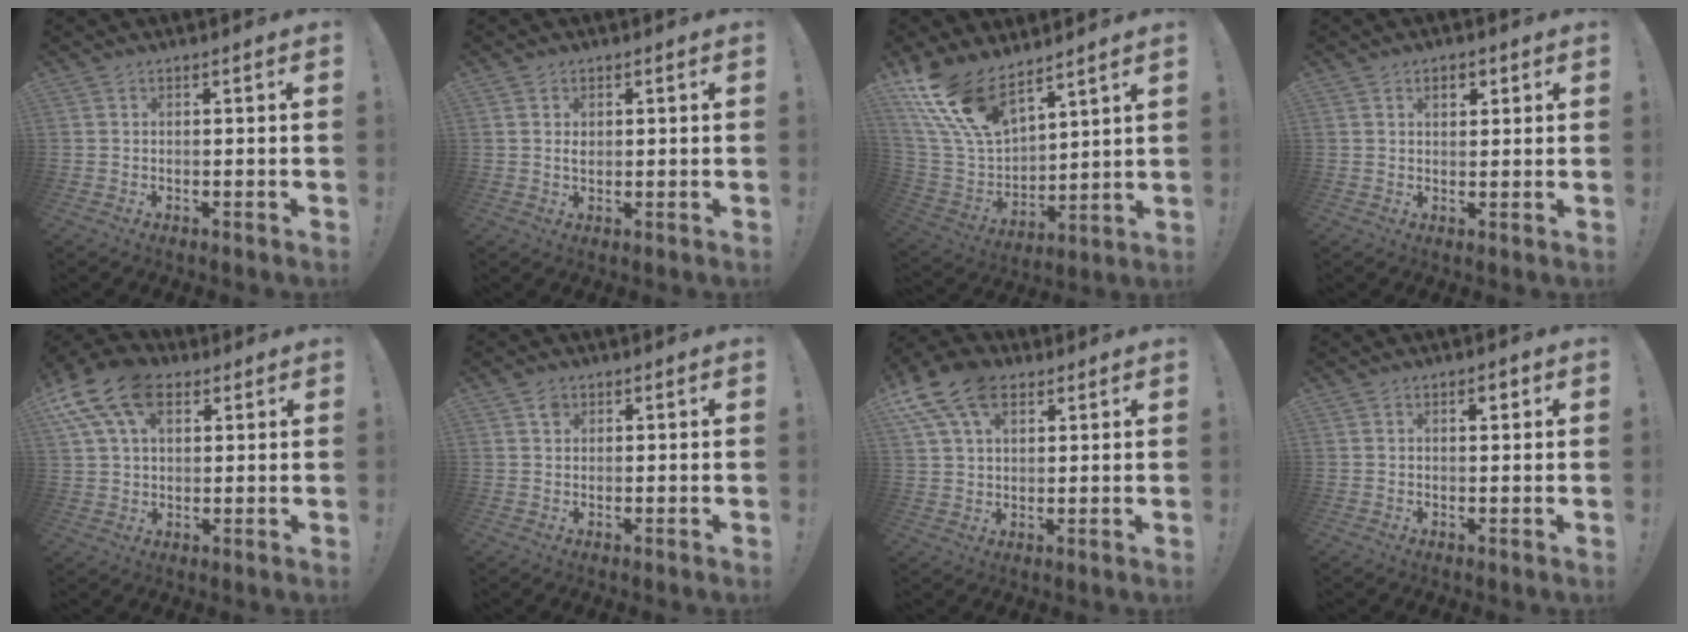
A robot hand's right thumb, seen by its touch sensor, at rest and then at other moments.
{"total": 1.5, "force": [0.7, 1.2, 0.5], "torque": [0.002, -0.003, 0.010]}
{"total": 17.0, "force": [12.6, 7.9, 8.2], "torque": [-0.174, -0.082, 0.241]}
{"total": 3.5, "force": [1.5, 2.2, 2.3], "torque": [-0.027, -0.003, 0.023]}
{"total": 15.3, "force": [7.2, 9.6, 9.5], "torque": [-0.176, -0.023, 0.132]}
{"total": 1.8, "force": [1.1, 1.3, 0.6], "torque": [-0.003, -0.002, 0.019]}
{"total": 14.1, "force": [7.1, 8.8, 8.4], "torque": [-0.155, -0.027, 0.131]}
{"total": 2.3, "force": [1.1, 0.8, 1.8], "torque": [-0.022, -0.003, 0.015]}